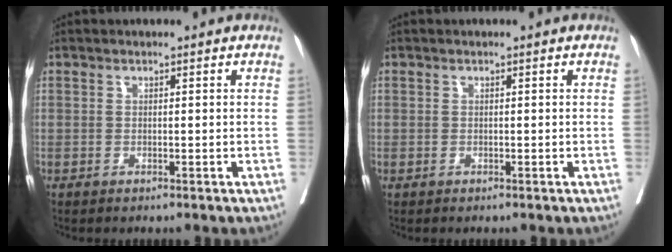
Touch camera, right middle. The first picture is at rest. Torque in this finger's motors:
{"motor_torque": [0.27, -0.44, -0.50, -0.21]}